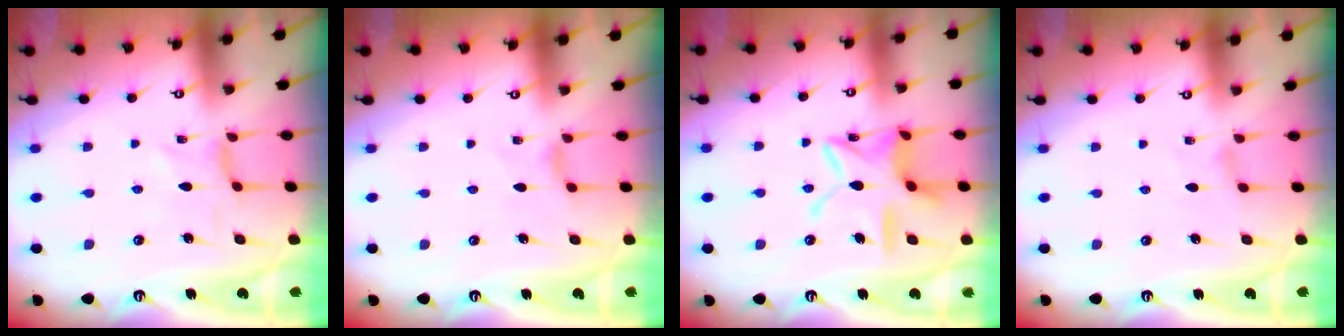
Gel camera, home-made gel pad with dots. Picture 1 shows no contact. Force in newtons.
{"total": 1.6, "press": 1.6, "slide": 0.4}
{"total": 14.4, "press": 14.4, "slide": 1.2}
{"total": 0.6, "press": 0.5, "slide": 0.3}